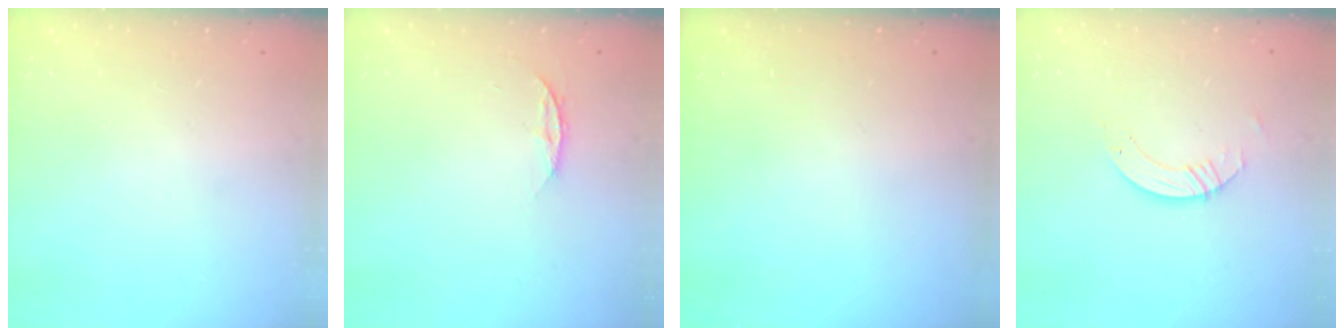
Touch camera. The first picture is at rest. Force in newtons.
{"total": 4.4, "press": 4.4, "slide": 0.5}
{"total": 0.0}
{"total": 3.9, "press": 3.9, "slide": 0.4}